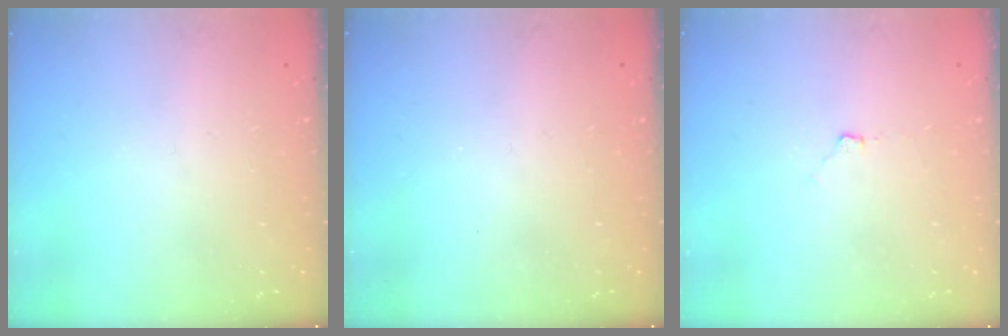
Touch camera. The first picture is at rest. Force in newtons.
{"total": 0.0}
{"total": 2.9, "press": 2.8, "slide": 0.4}